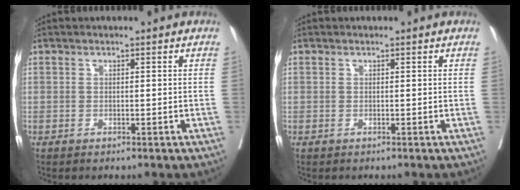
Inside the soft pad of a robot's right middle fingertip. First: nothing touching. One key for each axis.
{"total": 0.0}